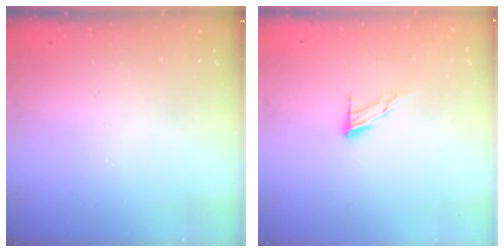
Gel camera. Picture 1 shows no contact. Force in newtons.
{"total": 6.7, "press": 6.7, "slide": 0.3}